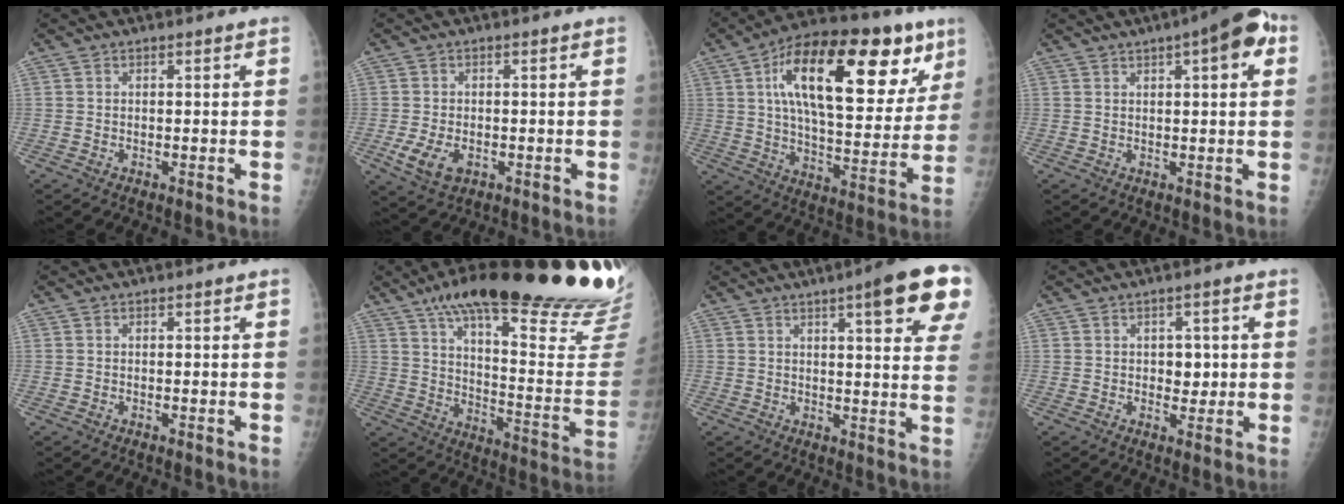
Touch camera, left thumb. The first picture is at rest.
{"total": 5.7, "force": [-1.8, 3.7, 3.9], "torque": [-0.068, -0.006, -0.027]}
{"total": 28.6, "force": [11.6, 12.3, 23.1], "torque": [-0.320, -0.001, 0.180]}
{"total": 9.1, "force": [3.9, 2.8, 7.7], "torque": [-0.080, 0.012, 0.042]}
{"total": 0.0}
{"total": 34.6, "force": [26.0, 6.2, 22.1], "torque": [-0.274, -0.124, 0.365]}
{"total": 14.8, "force": [8.1, 2.4, 12.2], "torque": [-0.134, -0.029, 0.094]}
{"total": 3.7, "force": [0.7, 2.5, 2.6], "torque": [-0.013, -0.003, 0.008]}